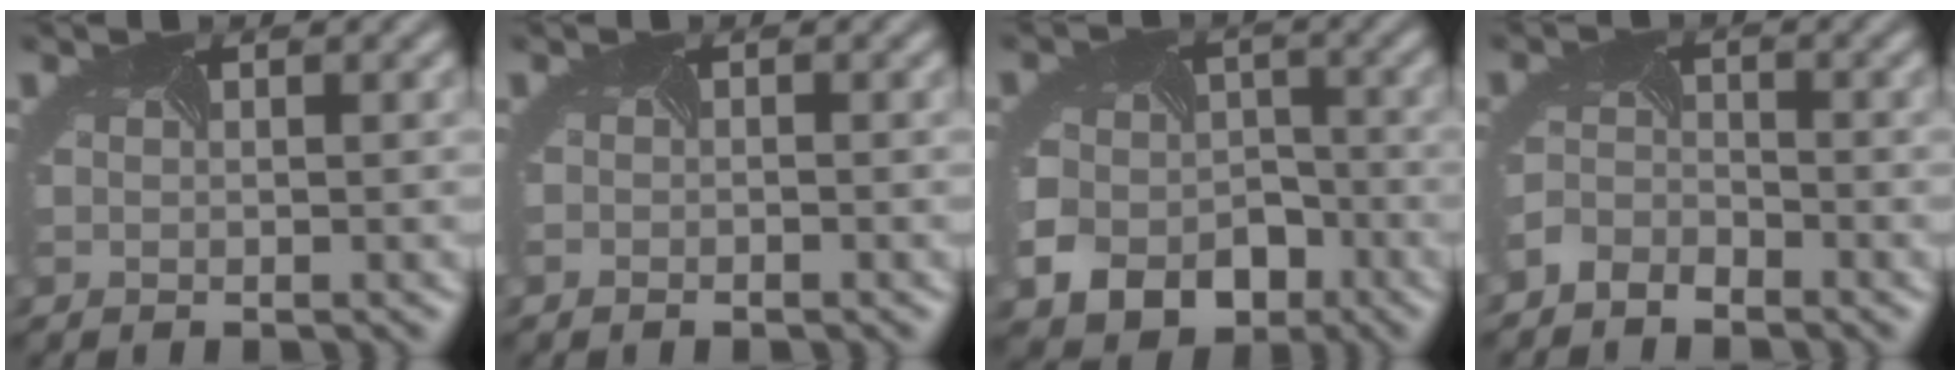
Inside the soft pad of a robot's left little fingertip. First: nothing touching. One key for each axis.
{"total": 0.7, "fx": -0.7, "fy": 0.1, "fz": 0.1, "tx": -0.004, "ty": -0.010, "tz": -0.011}
{"total": 11.2, "fx": -6.5, "fy": 8.4, "fz": 3.7, "tx": -0.069, "ty": -0.054, "tz": -0.099}
{"total": 2.6, "fx": -2.4, "fy": 1.0, "fz": 0.2, "tx": -0.014, "ty": -0.003, "tz": -0.055}